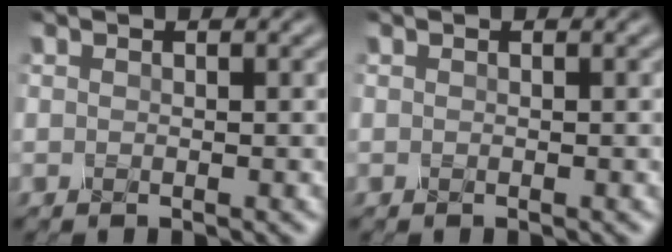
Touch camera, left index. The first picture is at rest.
{"total": 0.0}